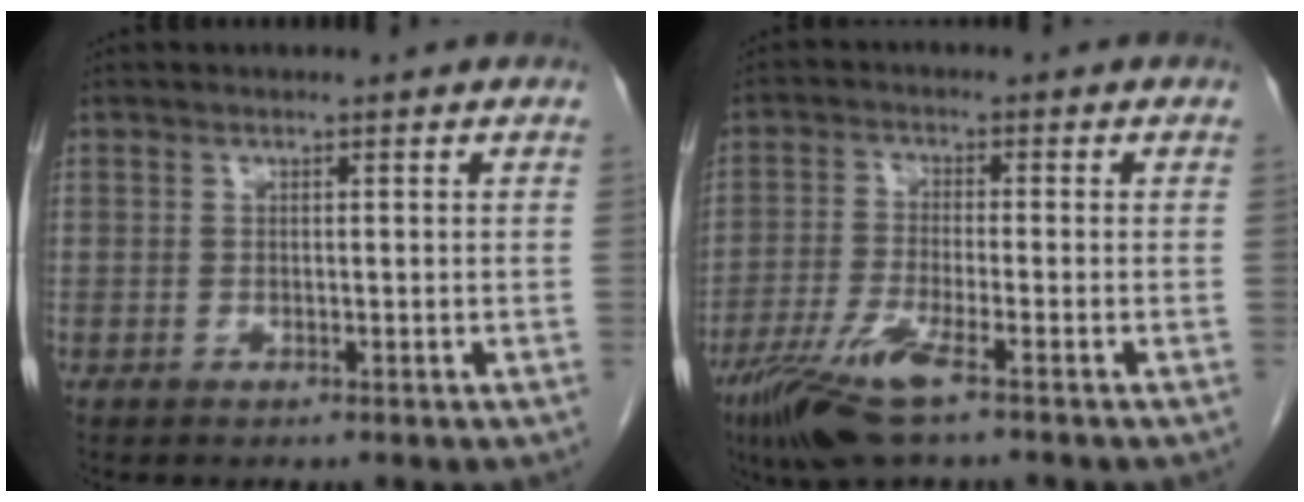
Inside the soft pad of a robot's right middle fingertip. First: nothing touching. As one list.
[{"total": 7.9, "force": [-4.9, 0.7, 6.2], "torque": [-0.131, -0.019, -0.095]}]